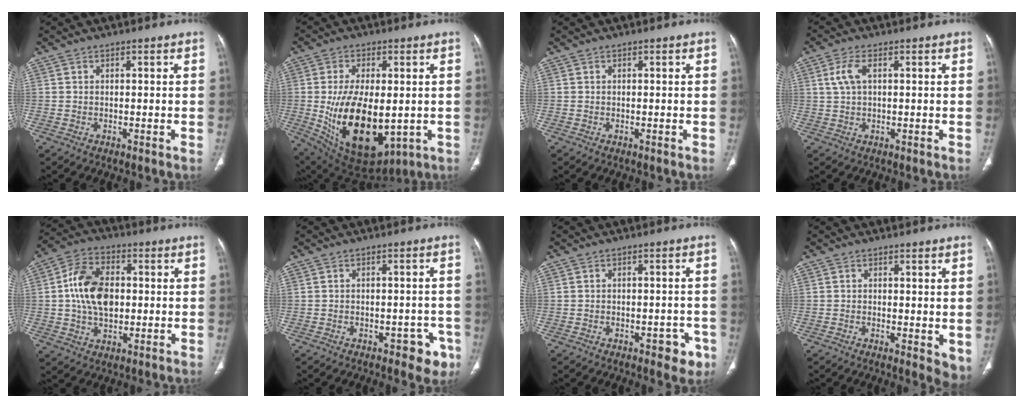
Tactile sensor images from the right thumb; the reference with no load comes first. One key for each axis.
{"total": 19.3, "fx": -2.2, "fy": 10.3, "fz": 16.2, "tx": -0.279, "ty": -0.023, "tz": -0.005}
{"total": 0.0}
{"total": 4.1, "fx": 1.1, "fy": 2.0, "fz": 3.4, "tx": -0.086, "ty": 0.010, "tz": 0.022}
{"total": 12.3, "fx": 0.6, "fy": 8.1, "fz": 9.2, "tx": -0.154, "ty": 0.014, "tz": 0.010}
{"total": 5.6, "fx": -3.0, "fy": 3.2, "fz": 3.4, "tx": -0.012, "ty": 0.015, "tz": -0.036}
{"total": 4.9, "fx": -2.6, "fy": 2.7, "fz": 3.2, "tx": -0.014, "ty": 0.012, "tz": -0.030}
{"total": 4.7, "fx": -0.3, "fy": 2.0, "fz": 4.3, "tx": -0.047, "ty": -0.012, "tz": -0.005}